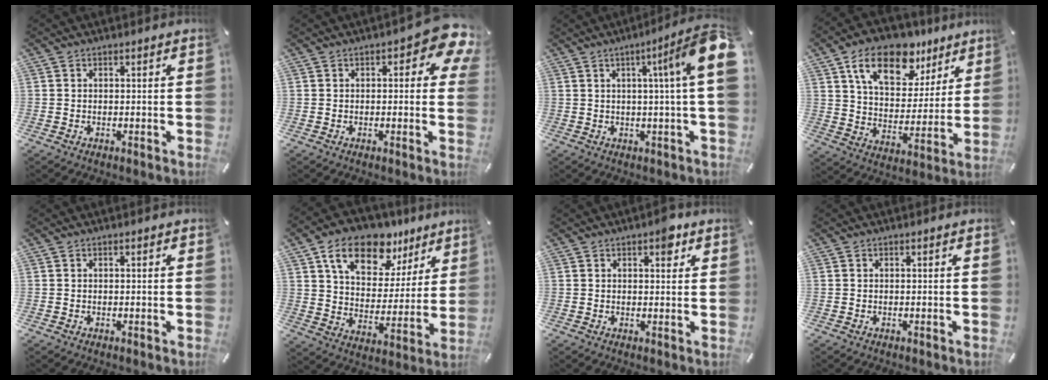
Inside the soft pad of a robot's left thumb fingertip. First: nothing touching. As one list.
[{"total": 7.6, "force": [2.6, 3.5, 6.3], "torque": [-0.065, -0.015, 0.037]}, {"total": 12.5, "force": [3.3, -0.2, 12.0], "torque": [-0.175, -0.023, 0.042]}, {"total": 16.6, "force": [10.5, 9.5, 8.7], "torque": [-0.141, -0.047, 0.183]}, {"total": 0.0}, {"total": 15.6, "force": [10.4, 9.0, 7.3], "torque": [-0.119, -0.055, 0.184]}, {"total": 3.9, "force": [2.0, 2.0, 2.7], "torque": [-0.018, -0.009, 0.025]}, {"total": 0.0}]